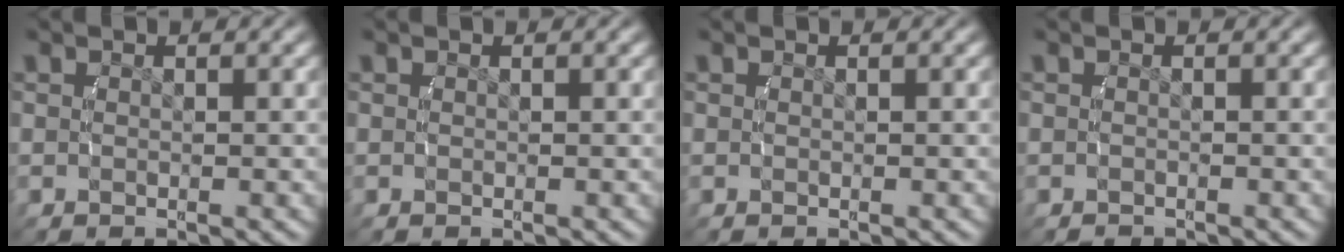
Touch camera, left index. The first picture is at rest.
{"total": 0.0}
{"total": 0.0}
{"total": 0.8, "force": [-0.8, -0.3, -0.2], "torque": [-0.001, -0.008, -0.009]}